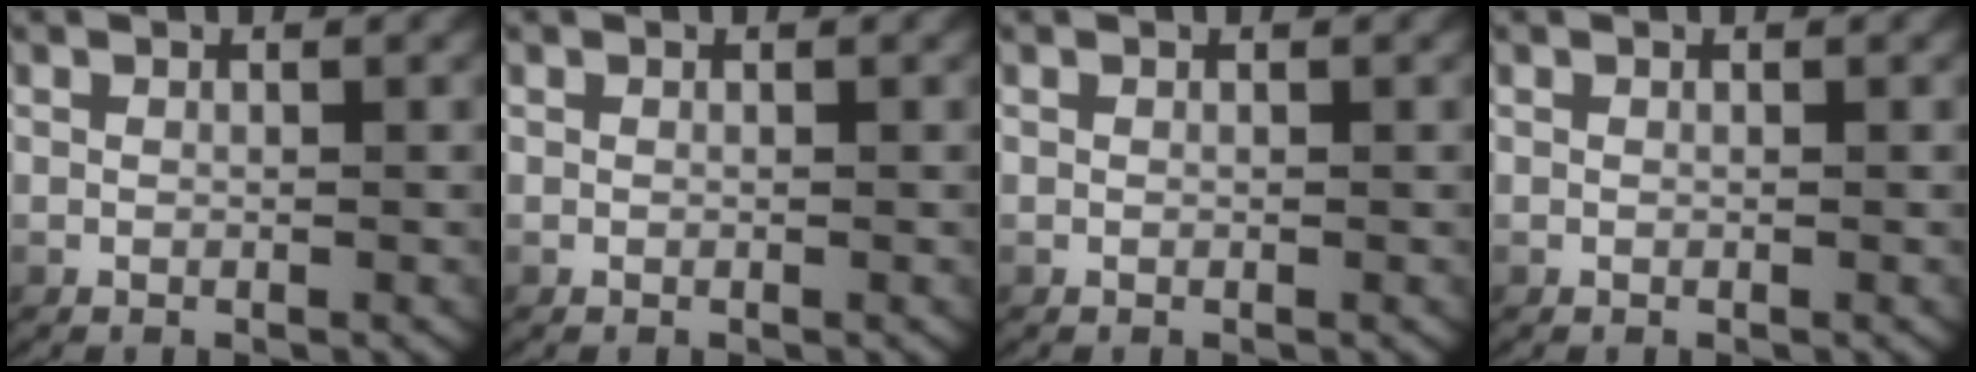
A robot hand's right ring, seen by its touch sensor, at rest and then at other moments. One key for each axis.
{"total": 0.0}
{"total": 0.0}
{"total": 0.0}